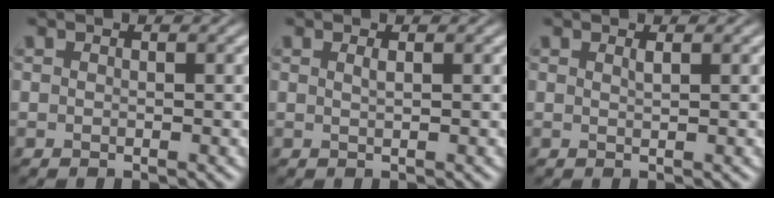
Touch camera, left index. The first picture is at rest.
{"total": 0.8, "force": [0.3, 0.3, 0.7], "torque": [-0.007, 0.002, 0.004]}
{"total": 0.7, "force": [0.4, 0.2, 0.5], "torque": [-0.004, 0.000, 0.006]}